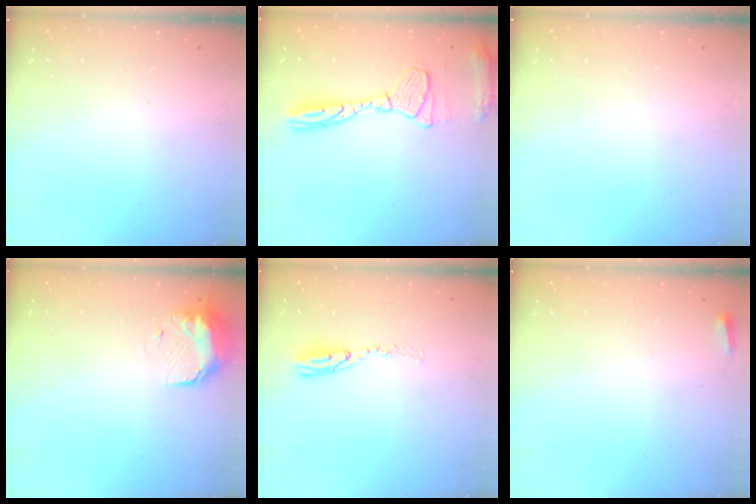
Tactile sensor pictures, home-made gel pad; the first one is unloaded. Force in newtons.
{"total": 14.2, "press": 14.1, "slide": 1.2}
{"total": 0.0}
{"total": 9.3, "press": 9.3, "slide": 0.7}
{"total": 5.9, "press": 5.9, "slide": 0.5}
{"total": 2.7, "press": 2.6, "slide": 0.9}